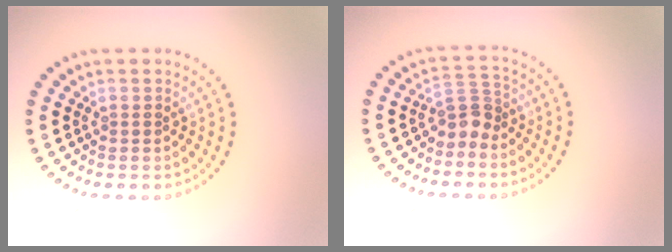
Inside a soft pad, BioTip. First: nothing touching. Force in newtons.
{"total": 2.4, "press": 1.7, "slide": 1.6}